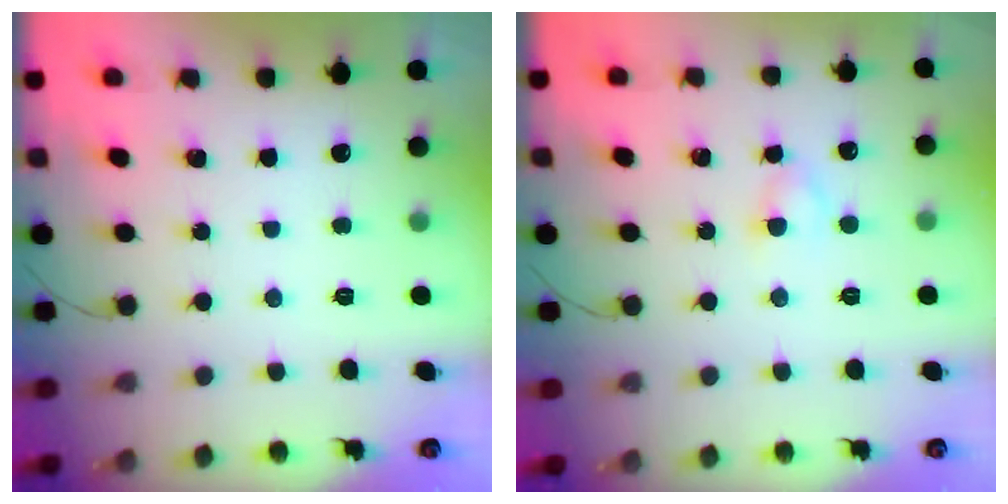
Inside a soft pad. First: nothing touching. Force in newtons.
{"total": 3.0, "press": 2.8, "slide": 0.9}